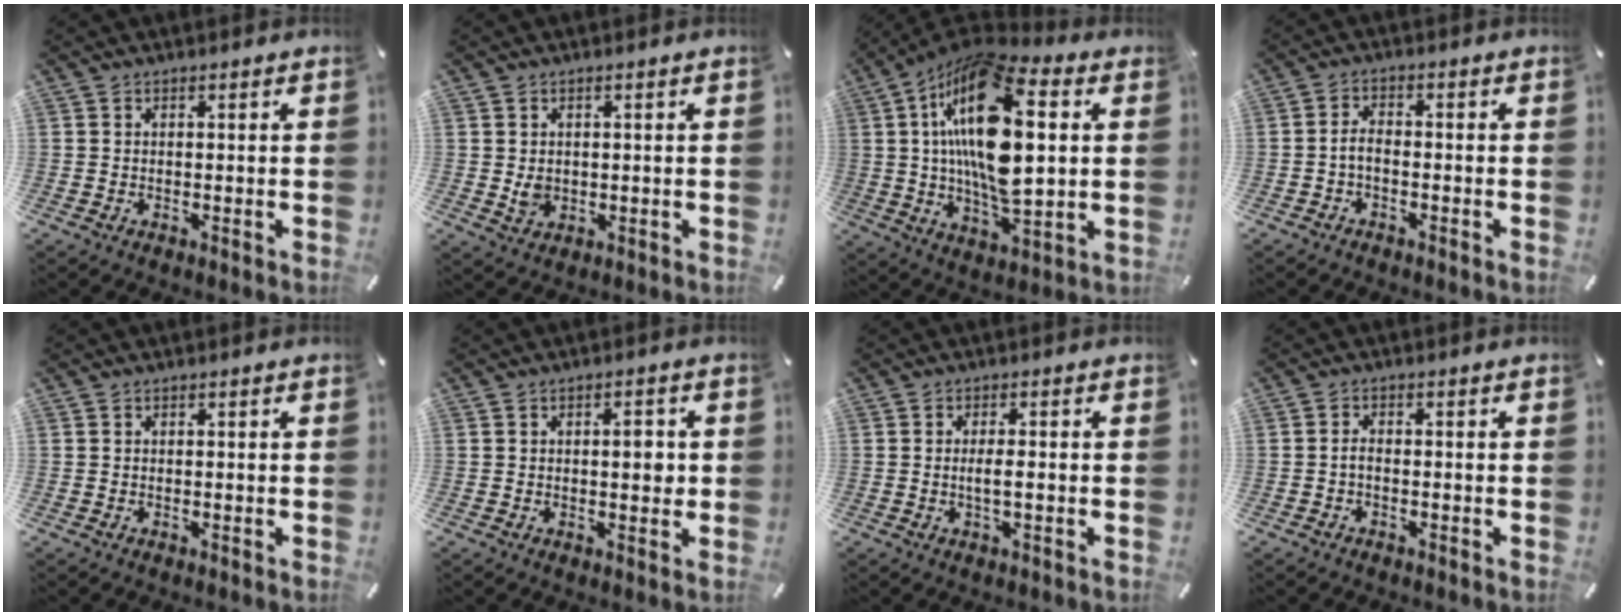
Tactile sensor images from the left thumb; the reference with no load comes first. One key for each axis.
{"total": 2.7, "fx": 0.2, "fy": 2.4, "fz": 1.4, "tx": -0.019, "ty": -0.005, "tz": -0.001}
{"total": 22.8, "fx": 4.6, "fy": 11.0, "fz": 19.5, "tx": -0.388, "ty": -0.004, "tz": 0.069}
{"total": 2.8, "fx": -1.5, "fy": 1.2, "fz": 2.1, "tx": -0.052, "ty": 0.004, "tz": -0.032}
{"total": 0.0}
{"total": 4.2, "fx": 0.4, "fy": 2.1, "fz": 3.6, "tx": -0.047, "ty": -0.003, "tz": -0.001}
{"total": 3.2, "fx": -0.4, "fy": 0.7, "fz": 3.1, "tx": -0.056, "ty": 0.000, "tz": -0.009}
{"total": 1.7, "fx": -0.9, "fy": 0.5, "fz": 1.3, "tx": -0.032, "ty": 0.001, "tz": -0.019}